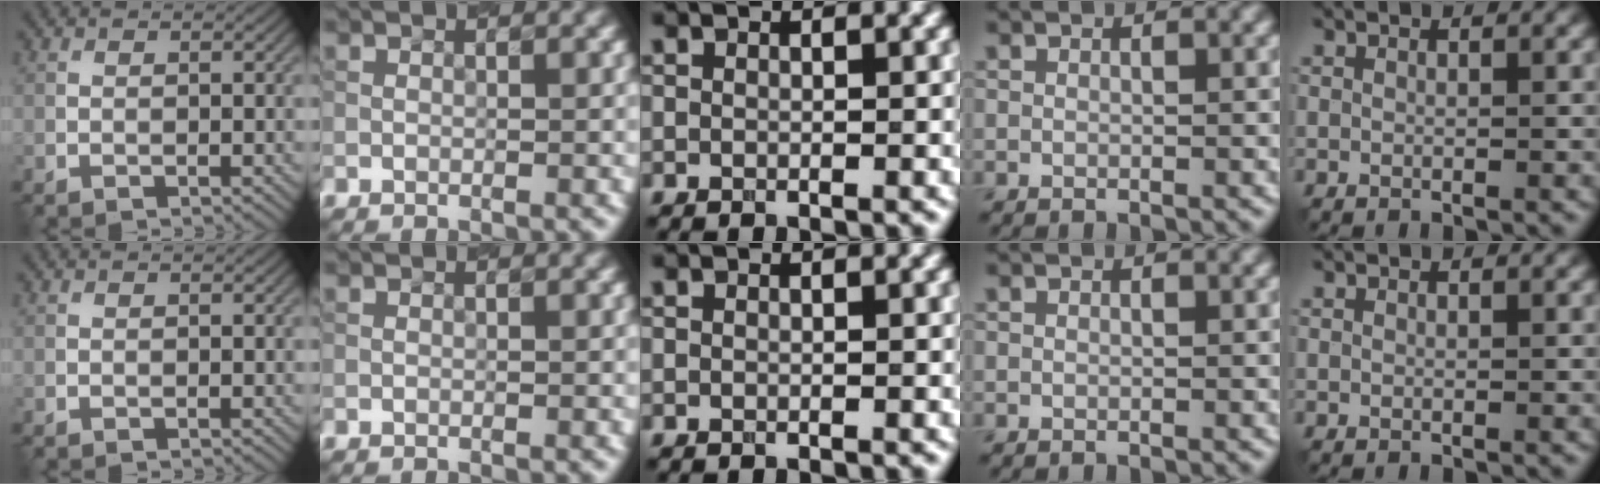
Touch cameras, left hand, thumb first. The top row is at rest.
{}